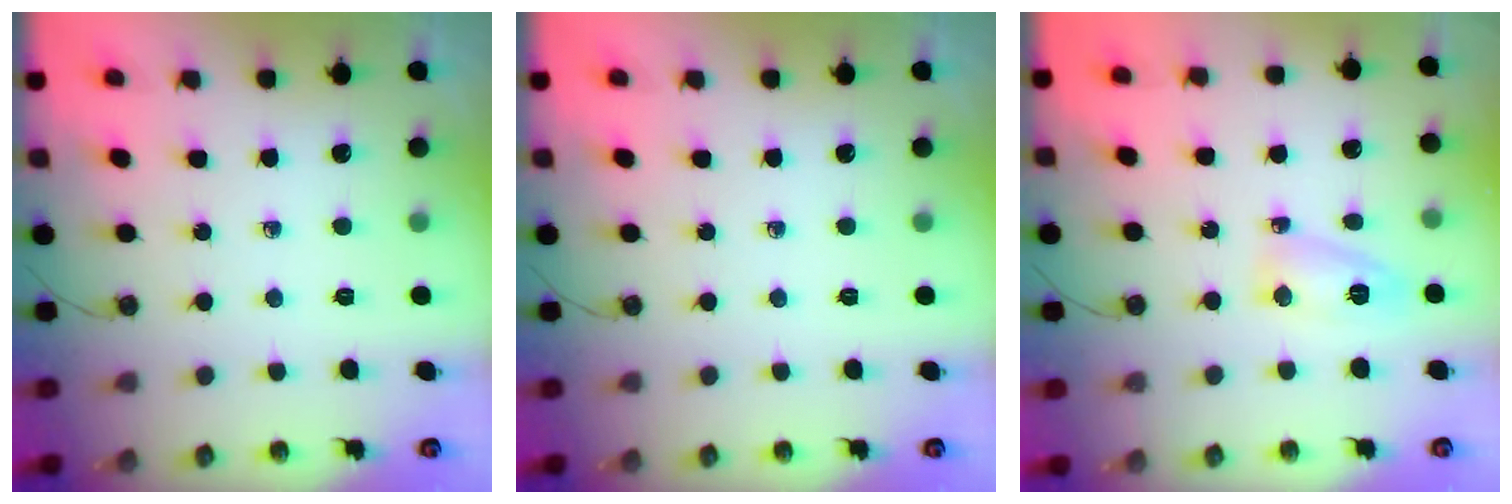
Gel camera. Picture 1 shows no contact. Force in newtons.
{"total": 0.0}
{"total": 5.5, "press": 5.5, "slide": 0.6}